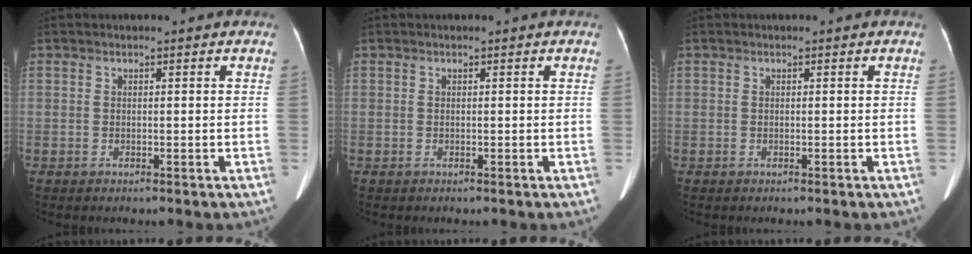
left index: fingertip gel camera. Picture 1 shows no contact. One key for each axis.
{"total": 0.0}
{"total": 0.0}